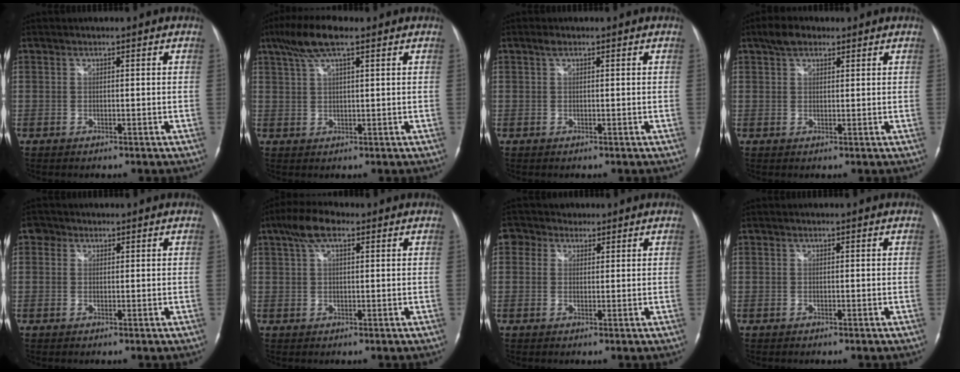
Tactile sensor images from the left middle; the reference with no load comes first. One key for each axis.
{"total": 6.9, "fx": 4.4, "fy": 1.2, "fz": 5.2, "tx": -0.112, "ty": 0.023, "tz": 0.081}
{"total": 0.8, "fx": 0.5, "fy": 0.3, "fz": 0.6, "tx": -0.011, "ty": 0.011, "tz": 0.008}
{"total": 3.6, "fx": 2.5, "fy": 1.9, "fz": 1.8, "tx": -0.039, "ty": 0.016, "tz": 0.044}
{"total": 1.8, "fx": 0.9, "fy": 1.5, "fz": 0.3, "tx": 0.001, "ty": 0.007, "tz": 0.009}
{"total": 5.5, "fx": 3.1, "fy": 1.9, "fz": 4.2, "tx": -0.089, "ty": 0.025, "tz": 0.056}
{"total": 3.5, "fx": 1.8, "fy": 2.9, "fz": 0.7, "tx": -0.022, "ty": 0.025, "tz": 0.033}
{"total": 0.0}